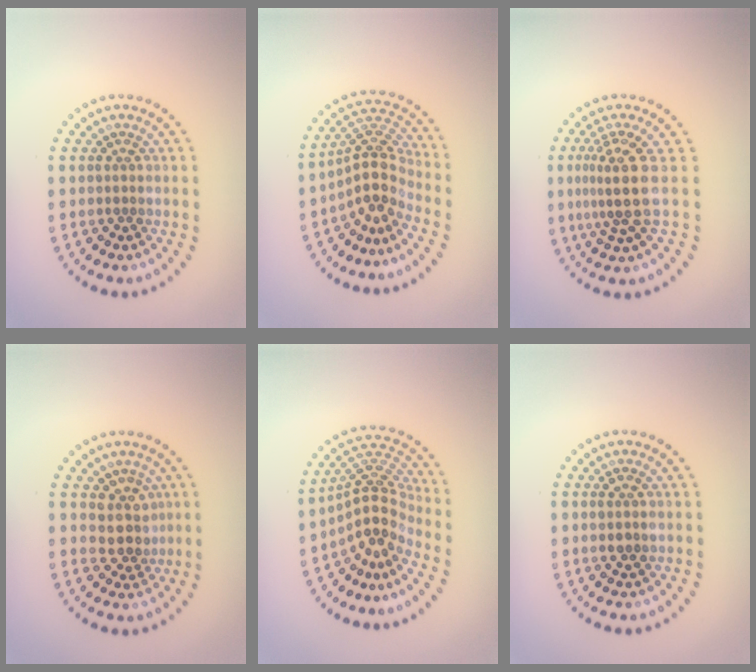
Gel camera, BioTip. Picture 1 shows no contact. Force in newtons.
{"total": 4.2, "press": 3.0, "slide": 2.9}
{"total": 3.9, "press": 2.7, "slide": 2.9}
{"total": 2.9, "press": 2.4, "slide": 1.6}
{"total": 4.4, "press": 3.0, "slide": 3.2}
{"total": 1.5, "press": 1.4, "slide": 0.4}